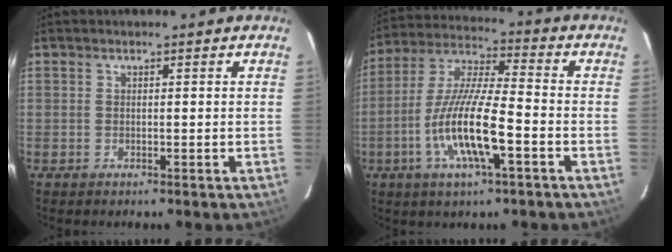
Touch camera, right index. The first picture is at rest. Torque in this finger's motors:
{"motor_torque": [1.26, -0.88, 0.93, 0.21]}